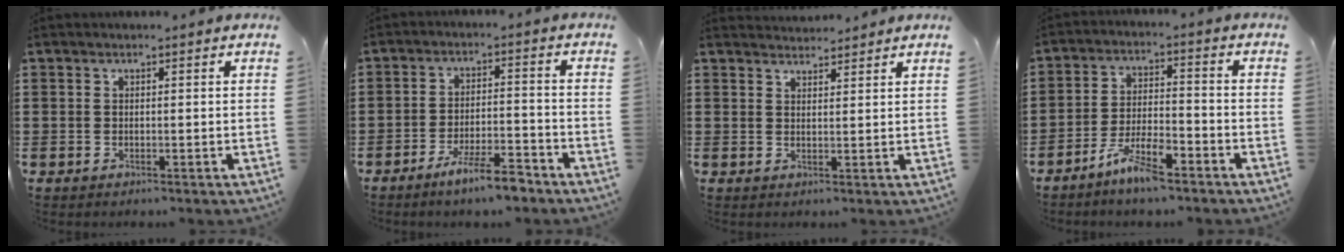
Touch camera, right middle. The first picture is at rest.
{"total": 6.7, "force": [-5.4, 0.7, 3.9], "torque": [-0.075, -0.002, -0.102]}
{"total": 2.1, "force": [2.0, 0.2, -0.2], "torque": [-0.002, 0.000, 0.039]}
{"total": 6.2, "force": [-4.8, 0.9, 3.9], "torque": [-0.083, -0.002, -0.093]}